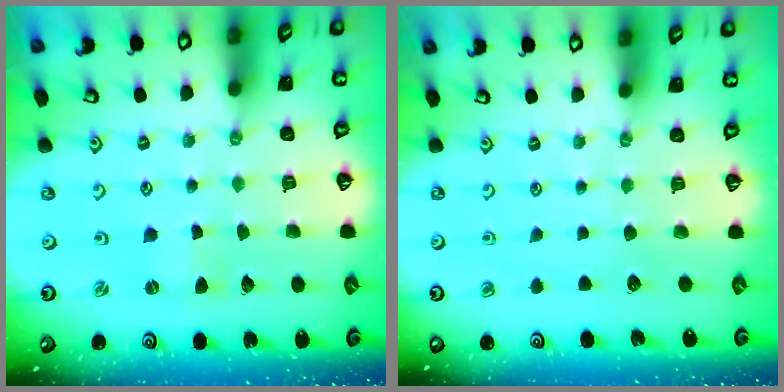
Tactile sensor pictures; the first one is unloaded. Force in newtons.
{"total": 0.0}